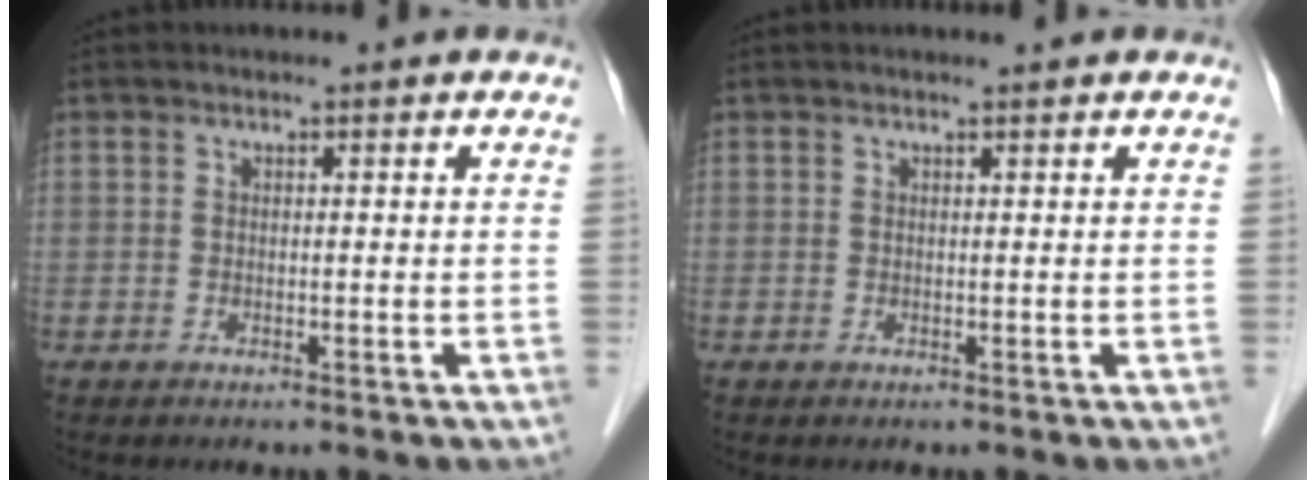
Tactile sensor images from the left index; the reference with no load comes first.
{"total": 1.0, "force": [0.8, -0.1, 0.5], "torque": [-0.009, 0.005, 0.016]}